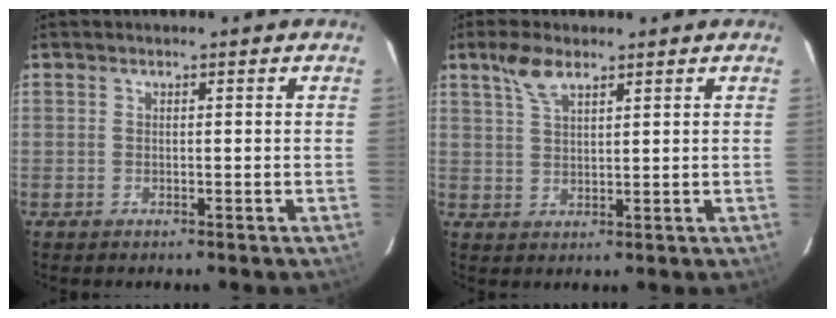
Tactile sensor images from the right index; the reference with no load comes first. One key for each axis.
{"total": 4.9, "fx": 3.3, "fy": 1.8, "fz": 3.1, "tx": -0.061, "ty": 0.008, "tz": 0.066}